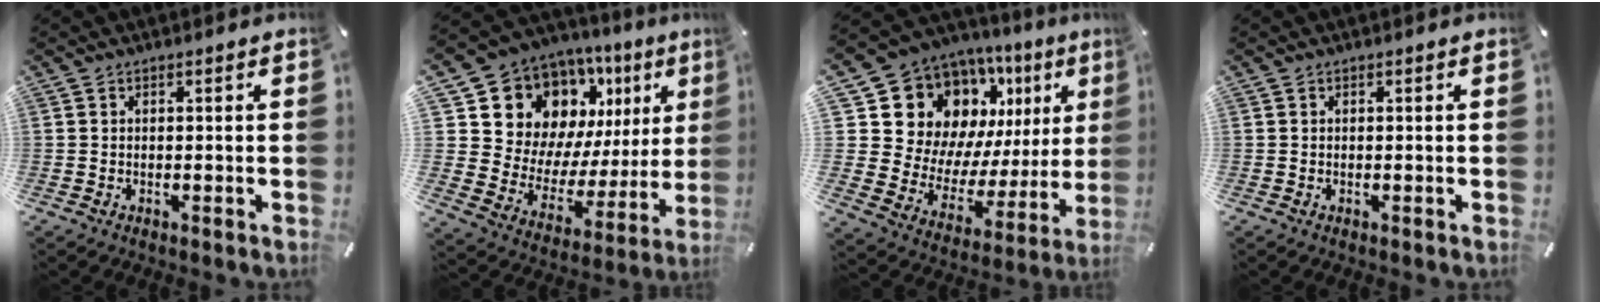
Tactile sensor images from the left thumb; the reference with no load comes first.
{"total": 15.8, "force": [10.5, 10.7, 5.0], "torque": [-0.082, -0.099, 0.199]}
{"total": 17.1, "force": [10.4, 12.1, 6.2], "torque": [-0.098, -0.100, 0.207]}
{"total": 0.0}